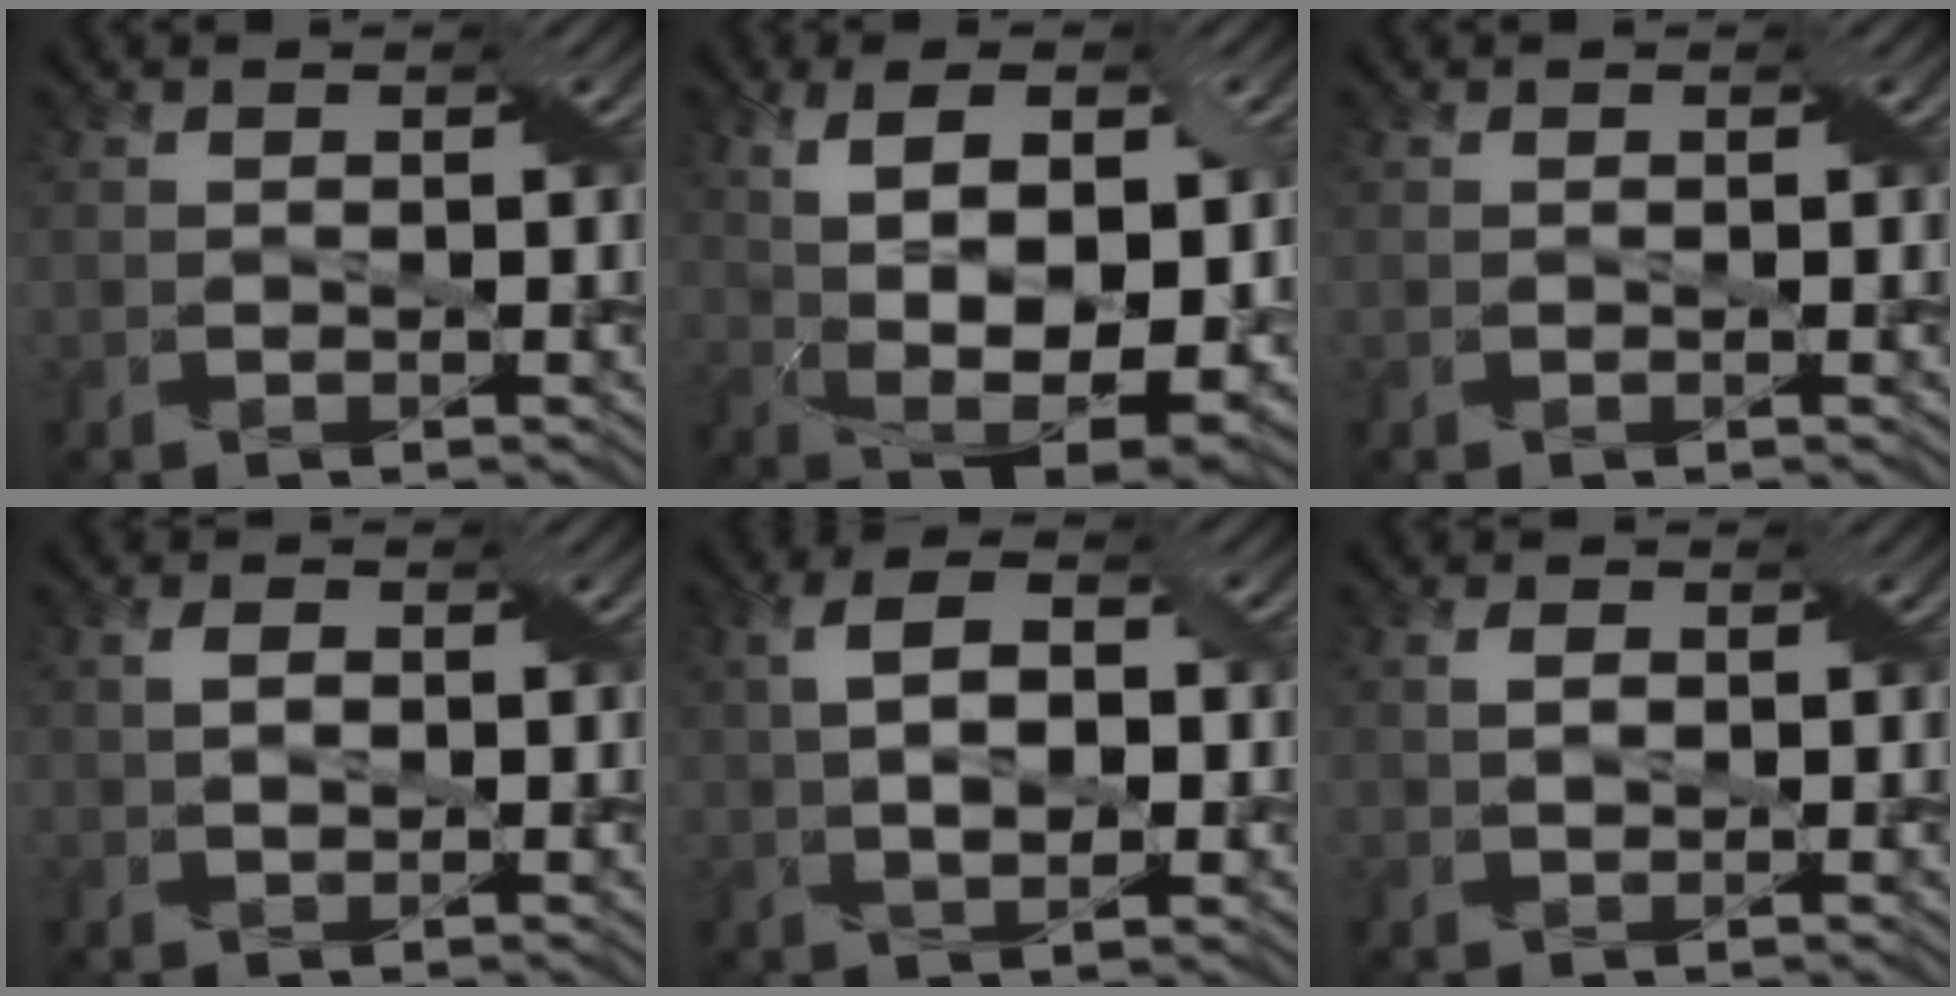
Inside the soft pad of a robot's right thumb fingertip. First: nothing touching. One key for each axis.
{"total": 12.5, "fx": 2.3, "fy": 6.3, "fz": 10.6, "tx": -0.182, "ty": 0.000, "tz": 0.039}
{"total": 0.0}
{"total": 2.0, "fx": 0.3, "fy": 1.2, "fz": 1.6, "tx": -0.028, "ty": 0.000, "tz": 0.008}
{"total": 6.4, "fx": 0.3, "fy": 3.2, "fz": 5.5, "tx": -0.111, "ty": 0.007, "tz": 0.002}
{"total": 1.7, "fx": 0.3, "fy": 1.0, "fz": 1.3, "tx": -0.025, "ty": 0.002, "tz": 0.007}